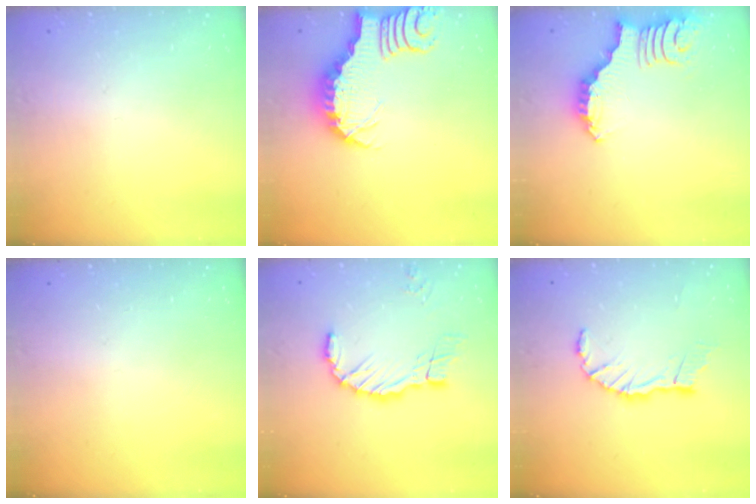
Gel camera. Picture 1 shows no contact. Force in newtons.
{"total": 3.2, "press": 3.1, "slide": 0.5}
{"total": 2.6, "press": 2.5, "slide": 0.5}
{"total": 0.0}
{"total": 9.9, "press": 9.8, "slide": 1.0}
{"total": 9.6, "press": 9.5, "slide": 1.5}